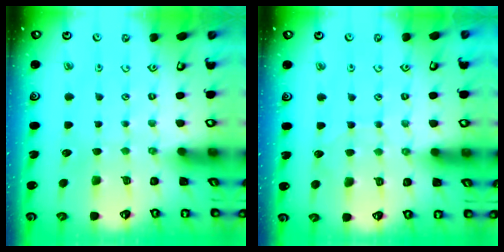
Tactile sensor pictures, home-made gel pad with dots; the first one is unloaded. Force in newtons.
{"total": 4.7, "press": 4.6, "slide": 0.4}